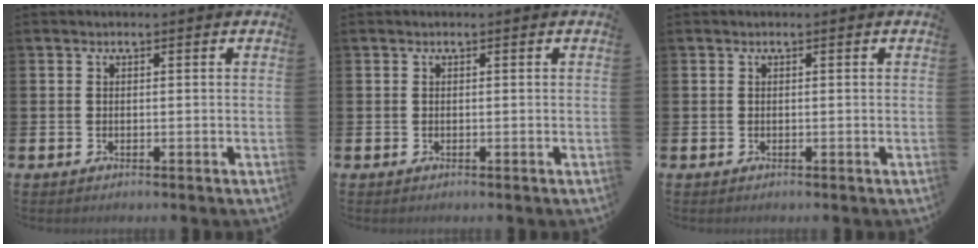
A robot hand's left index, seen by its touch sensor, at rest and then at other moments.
{"total": 0.0}
{"total": 0.0}